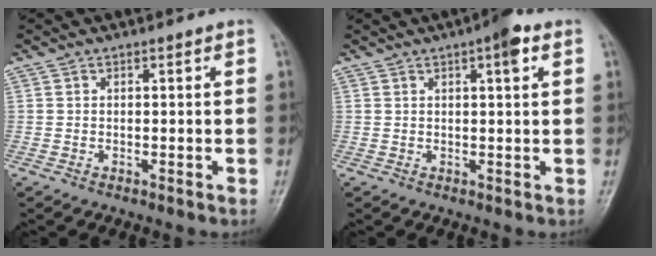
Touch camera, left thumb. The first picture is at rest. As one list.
[{"total": 4.4, "force": [2.1, 1.1, 3.8], "torque": [-0.049, 0.000, 0.025]}]